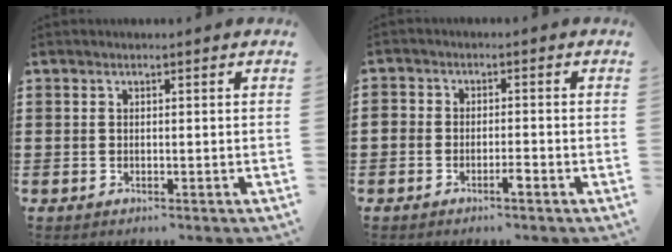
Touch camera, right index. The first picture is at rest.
{"total": 2.1, "force": [-1.7, 0.8, 0.9], "torque": [-0.021, 0.005, -0.033]}